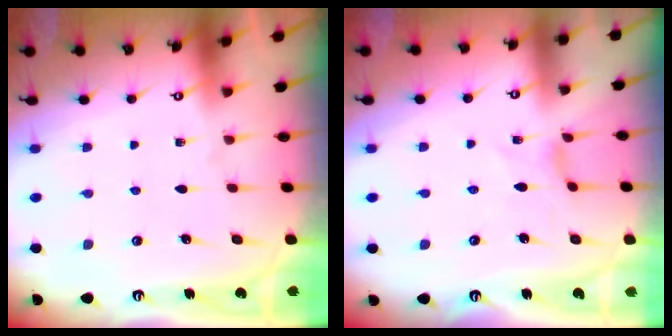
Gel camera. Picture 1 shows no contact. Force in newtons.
{"total": 0.8, "press": 0.8, "slide": 0.3}